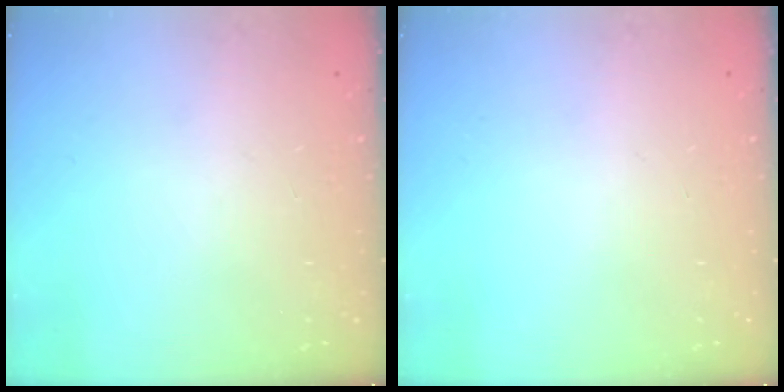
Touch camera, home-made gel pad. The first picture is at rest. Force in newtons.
{"total": 0.0}